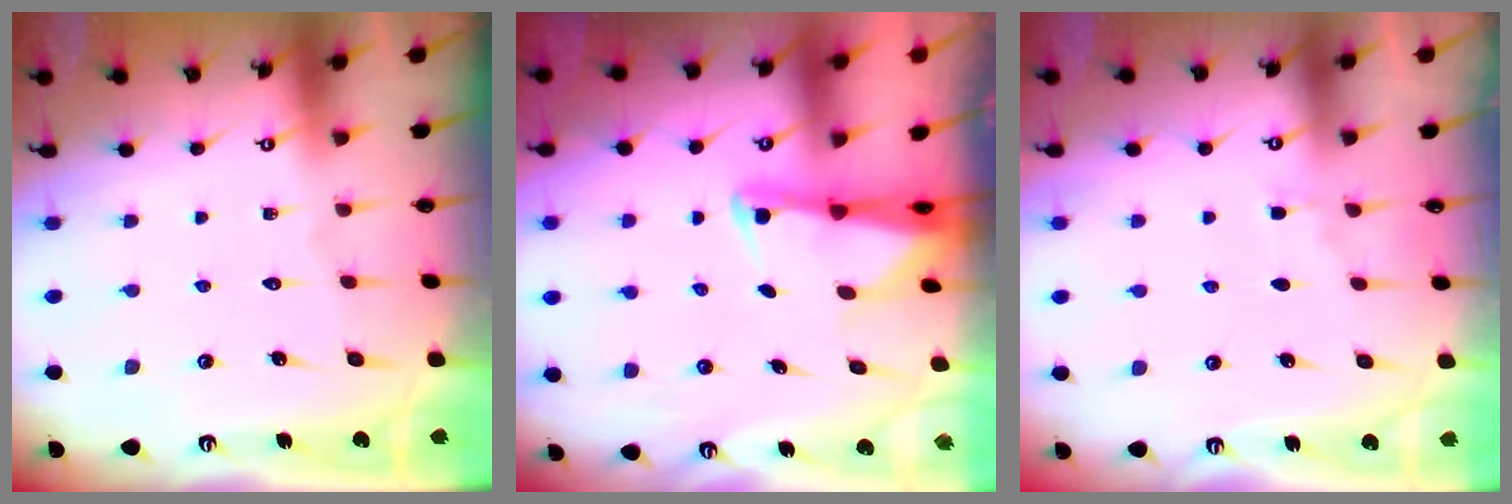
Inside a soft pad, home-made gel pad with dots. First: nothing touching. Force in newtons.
{"total": 2.5, "press": 2.4, "slide": 0.5}
{"total": 2.1, "press": 2.1, "slide": 0.4}